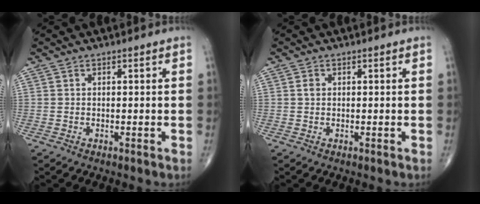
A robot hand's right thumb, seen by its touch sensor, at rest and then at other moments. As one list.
[{"total": 0.9, "force": [0.2, 0.7, 0.6], "torque": [-0.009, 0.001, 0.003]}]